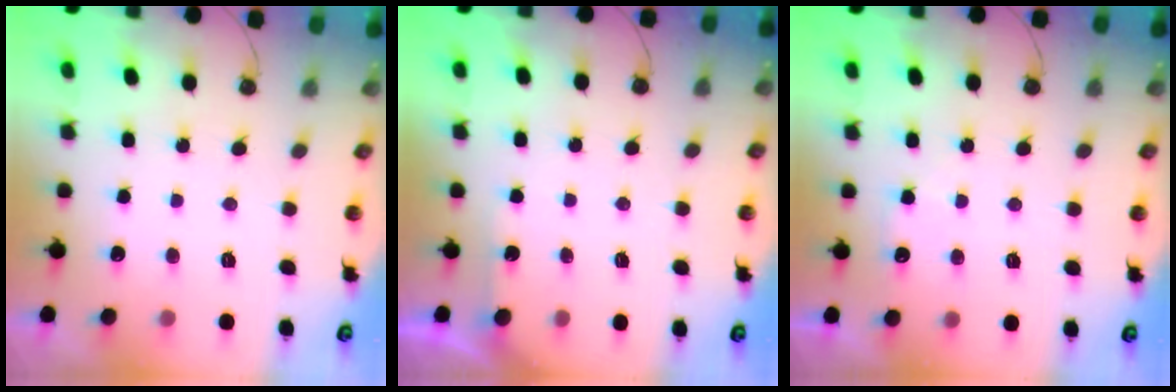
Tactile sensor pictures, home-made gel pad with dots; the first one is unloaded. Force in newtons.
{"total": 2.1, "press": 2.1, "slide": 0.2}
{"total": 4.0, "press": 3.9, "slide": 0.7}